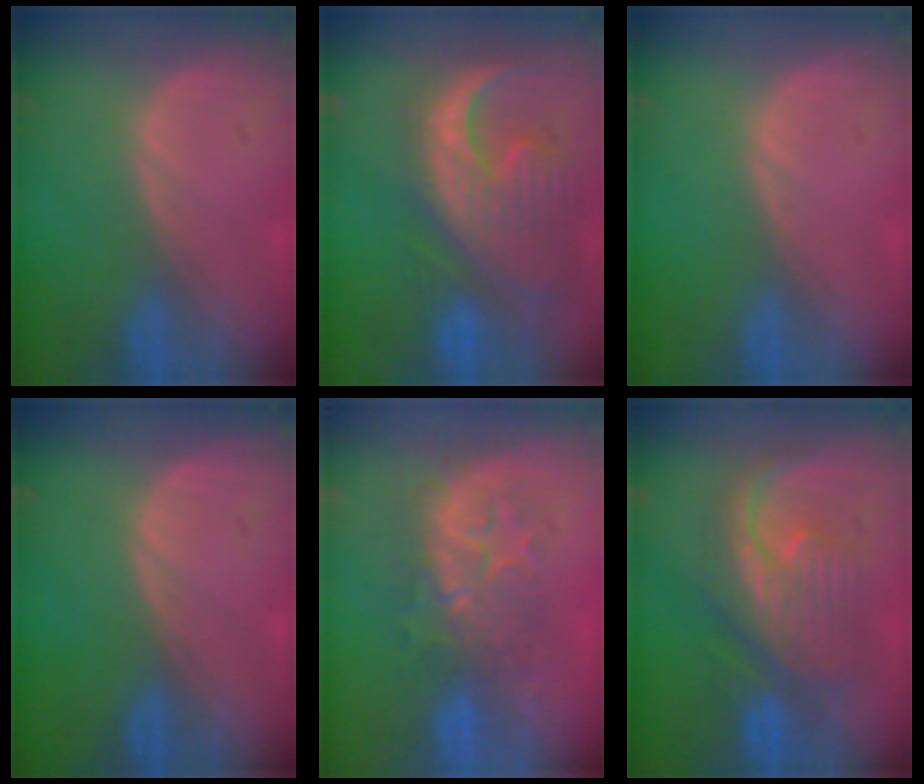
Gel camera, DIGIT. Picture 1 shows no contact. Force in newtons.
{"total": 13.4, "press": 11.4, "slide": 7.0}
{"total": 0.0}
{"total": 0.0}
{"total": 8.4, "press": 7.9, "slide": 2.7}
{"total": 9.0, "press": 8.9, "slide": 0.5}